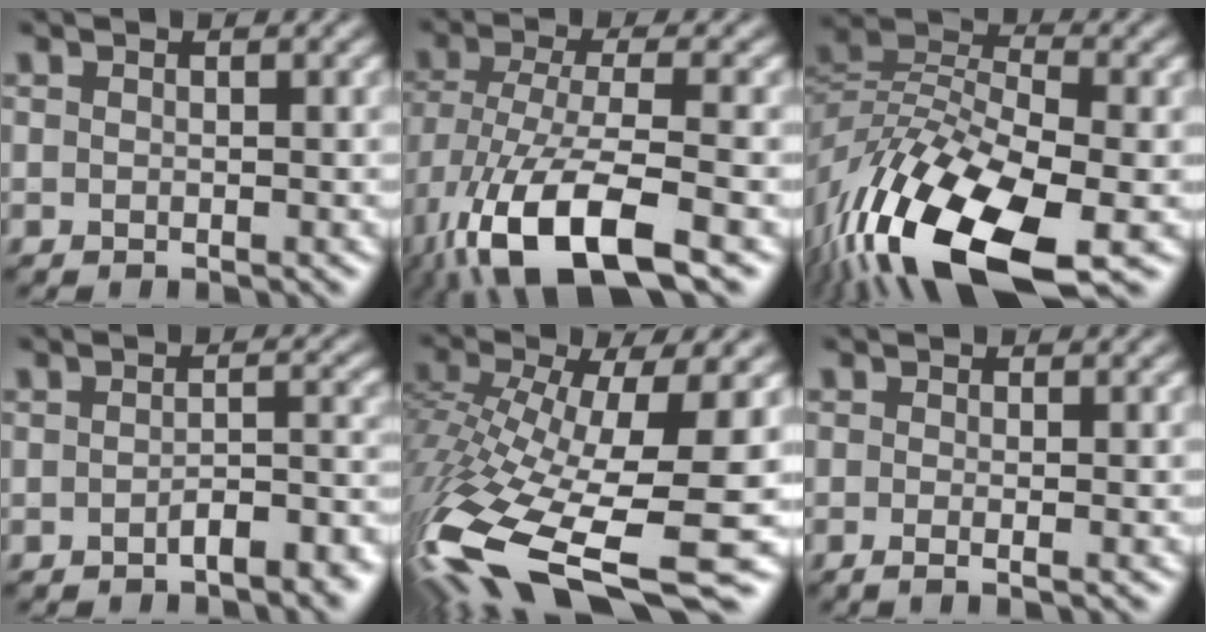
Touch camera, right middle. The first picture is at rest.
{"total": 11.0, "force": [-5.4, 4.1, 8.6], "torque": [-0.178, -0.019, -0.099]}
{"total": 15.0, "force": [-6.9, 6.5, 11.7], "torque": [-0.241, -0.009, -0.131]}
{"total": 3.6, "force": [-2.1, 1.2, 2.6], "torque": [-0.042, 0.005, -0.034]}
{"total": 16.2, "force": [-6.3, 5.6, 13.9], "torque": [-0.306, -0.014, -0.114]}
{"total": 1.5, "force": [-0.3, 0.5, 1.4], "torque": [-0.018, -0.007, -0.012]}